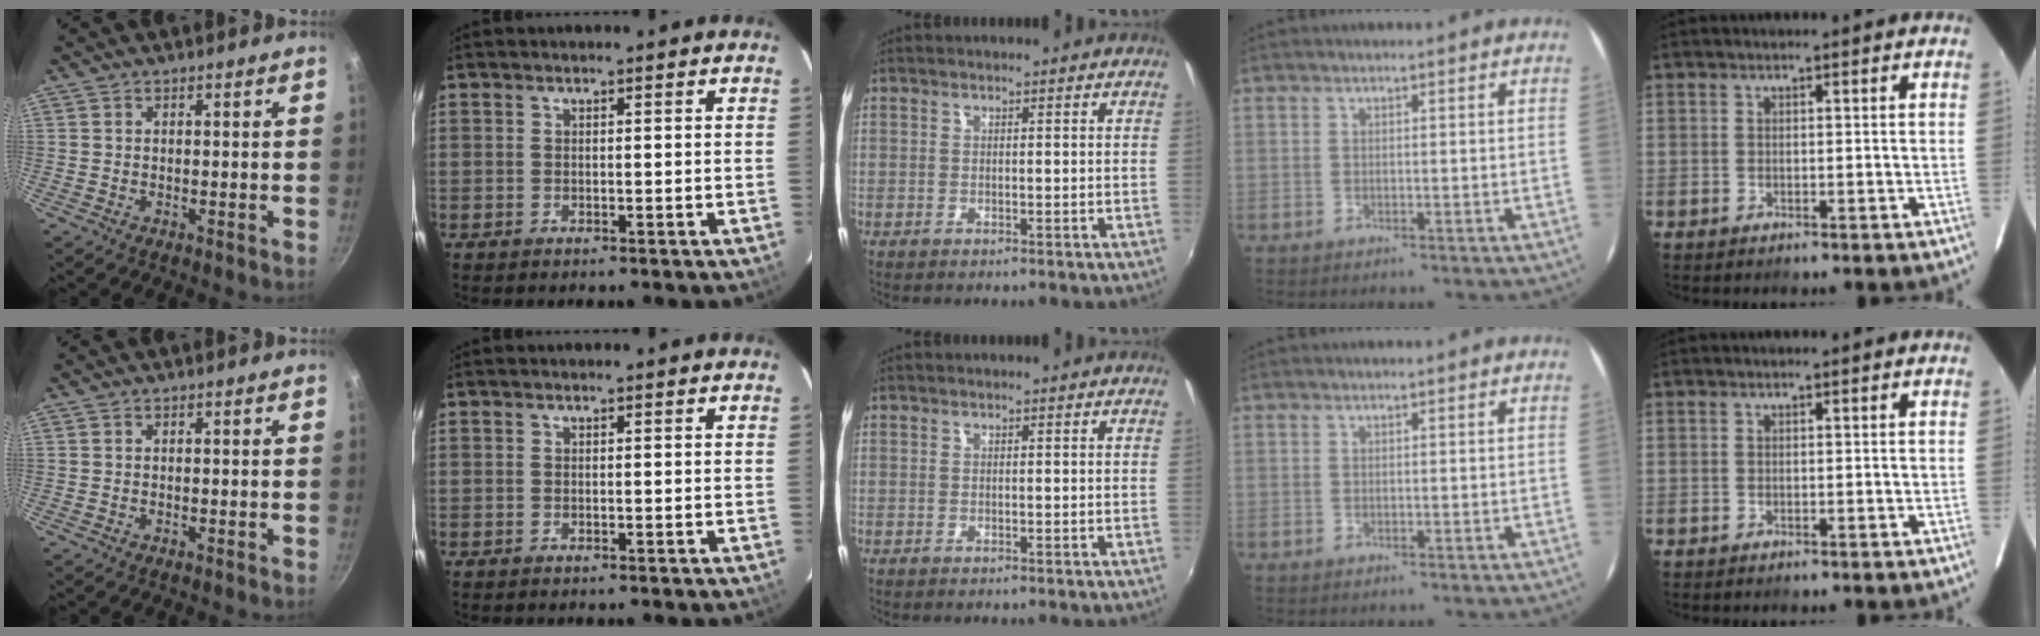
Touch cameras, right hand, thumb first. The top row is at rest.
{}